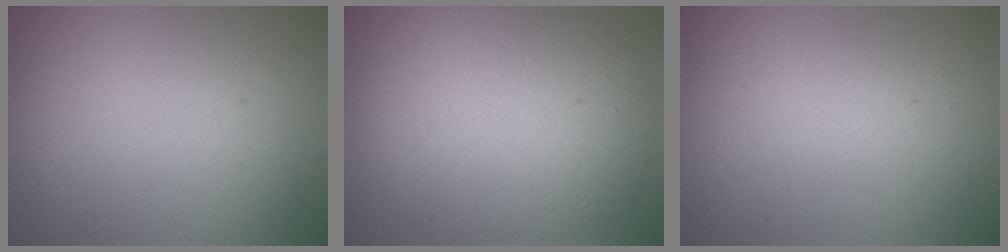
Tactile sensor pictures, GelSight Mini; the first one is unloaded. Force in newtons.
{"total": 9.3, "press": 9.3, "slide": 0.6}
{"total": 0.7, "press": 0.7, "slide": 0.0}